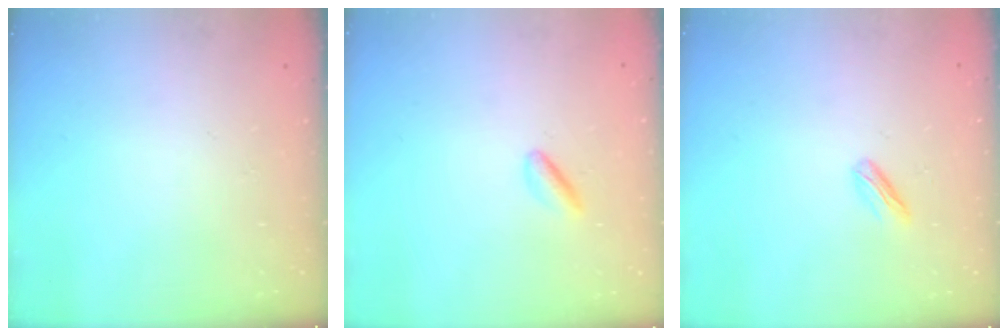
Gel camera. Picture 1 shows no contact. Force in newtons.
{"total": 2.5, "press": 2.4, "slide": 0.8}
{"total": 2.8, "press": 2.7, "slide": 0.6}